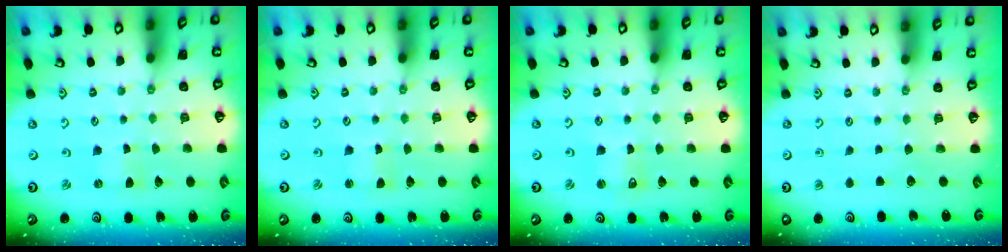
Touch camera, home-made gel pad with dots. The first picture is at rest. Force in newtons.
{"total": 1.5, "press": 1.5, "slide": 0.0}
{"total": 1.5, "press": 1.5, "slide": 0.3}
{"total": 0.0}